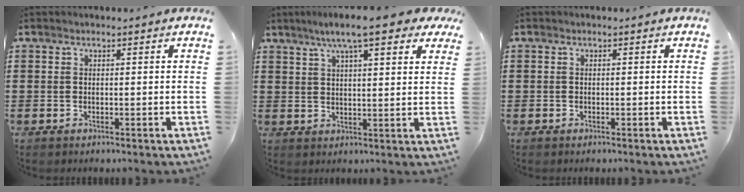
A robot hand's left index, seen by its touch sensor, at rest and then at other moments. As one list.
[{"total": 8.2, "force": [6.0, 1.3, 5.5], "torque": [-0.105, -0.003, 0.103]}, {"total": 0.0}]